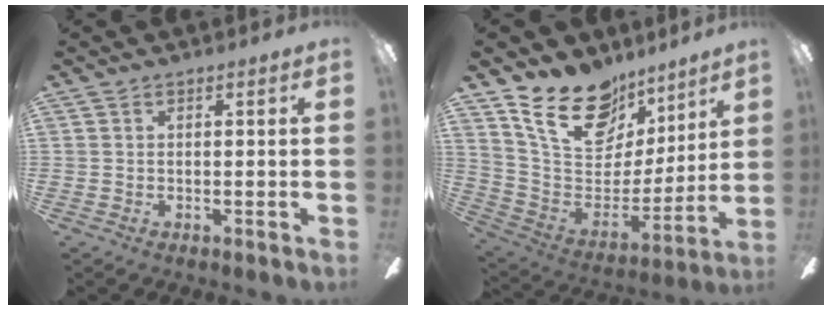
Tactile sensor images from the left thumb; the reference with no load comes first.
{"total": 21.8, "force": [14.1, 12.6, 10.7], "torque": [-0.190, -0.076, 0.260]}